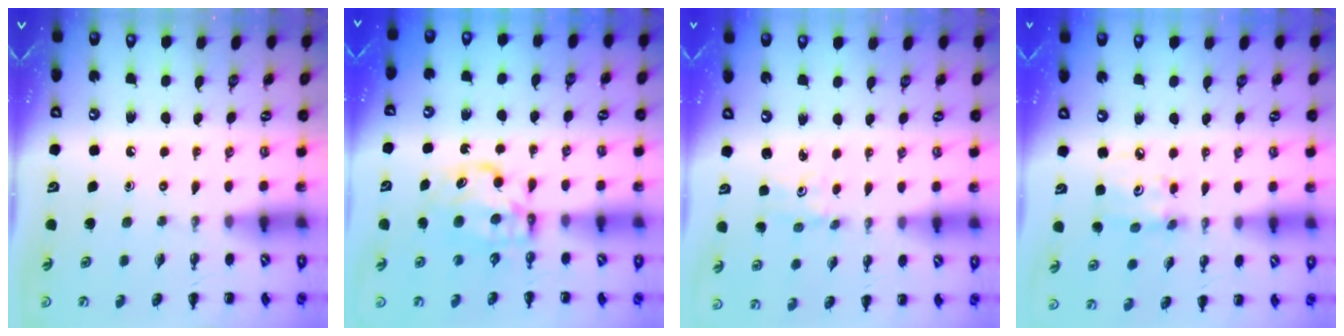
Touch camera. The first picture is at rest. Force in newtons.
{"total": 6.8, "press": 6.8, "slide": 0.2}
{"total": 1.2, "press": 1.1, "slide": 0.4}
{"total": 4.6, "press": 4.6, "slide": 0.5}